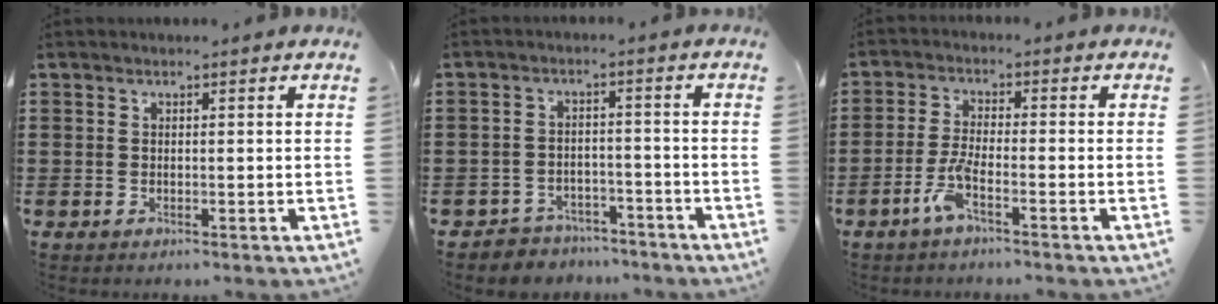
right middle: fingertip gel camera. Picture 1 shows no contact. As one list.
[{"total": 3.6, "force": [-3.5, 0.9, -0.3], "torque": [-0.004, 0.004, -0.076]}, {"total": 4.3, "force": [-2.5, 0.6, 3.5], "torque": [-0.079, -0.004, -0.050]}]